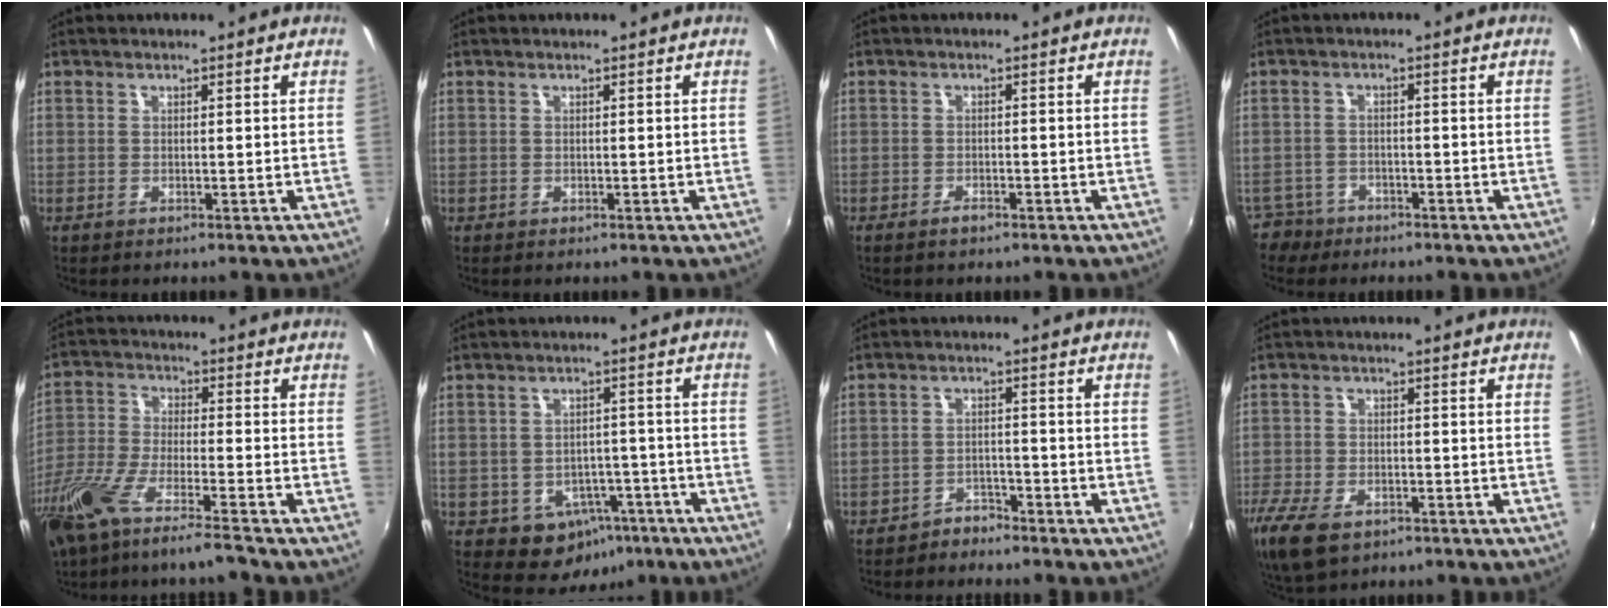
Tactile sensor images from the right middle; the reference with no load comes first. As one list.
[{"total": 0.0}, {"total": 1.7, "force": [-1.3, 0.5, 0.8], "torque": [-0.018, 0.000, -0.024]}, {"total": 4.7, "force": [-3.7, 3.0, 0.4], "torque": [-0.023, 0.007, -0.068]}, {"total": 13.9, "force": [-10.6, 1.5, 8.9], "torque": [-0.195, -0.037, -0.199]}, {"total": 8.5, "force": [-4.3, 6.6, 3.0], "torque": [-0.058, 0.023, -0.032]}, {"total": 3.2, "force": [-3.0, 1.1, 0.3], "torque": [-0.014, 0.006, -0.047]}, {"total": 12.5, "force": [-7.8, 6.5, 7.3], "torque": [-0.189, -0.036, -0.141]}]